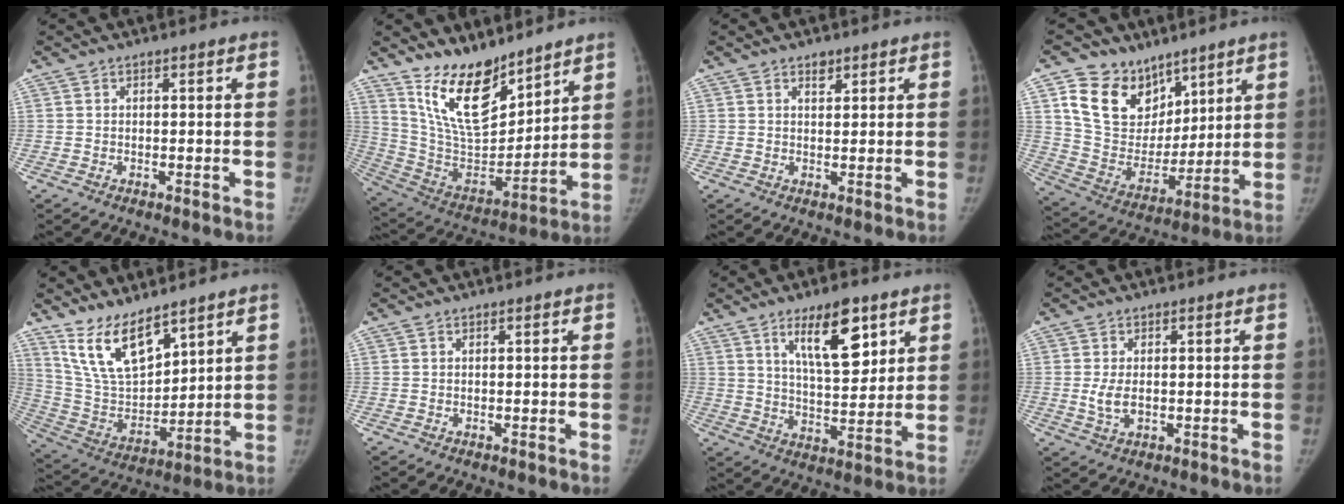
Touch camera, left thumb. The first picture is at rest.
{"total": 17.2, "force": [12.7, 7.0, 9.3], "torque": [-0.118, -0.088, 0.248]}
{"total": 2.1, "force": [1.4, 1.1, 1.0], "torque": [-0.005, -0.008, 0.022]}
{"total": 16.5, "force": [9.8, 11.7, 6.4], "torque": [-0.073, -0.054, 0.192]}
{"total": 13.8, "force": [9.9, 5.4, 7.9], "torque": [-0.119, -0.062, 0.211]}
{"total": 0.0}
{"total": 13.1, "force": [7.0, 4.9, 9.9], "torque": [-0.134, -0.042, 0.121]}
{"total": 3.8, "force": [-0.1, 2.3, 3.1], "torque": [-0.063, -0.006, 0.003]}